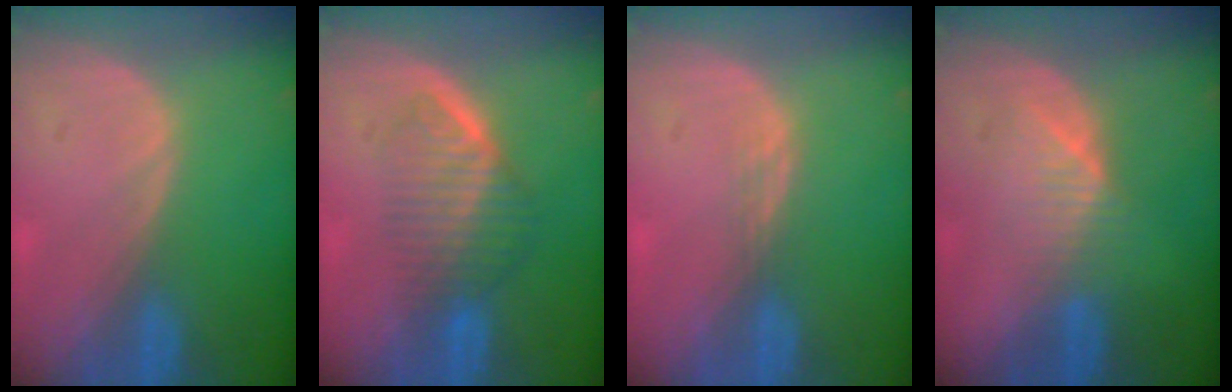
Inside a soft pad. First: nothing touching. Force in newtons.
{"total": 6.5, "press": 5.9, "slide": 2.9}
{"total": 1.4, "press": 1.1, "slide": 0.9}
{"total": 4.1, "press": 4.0, "slide": 0.9}